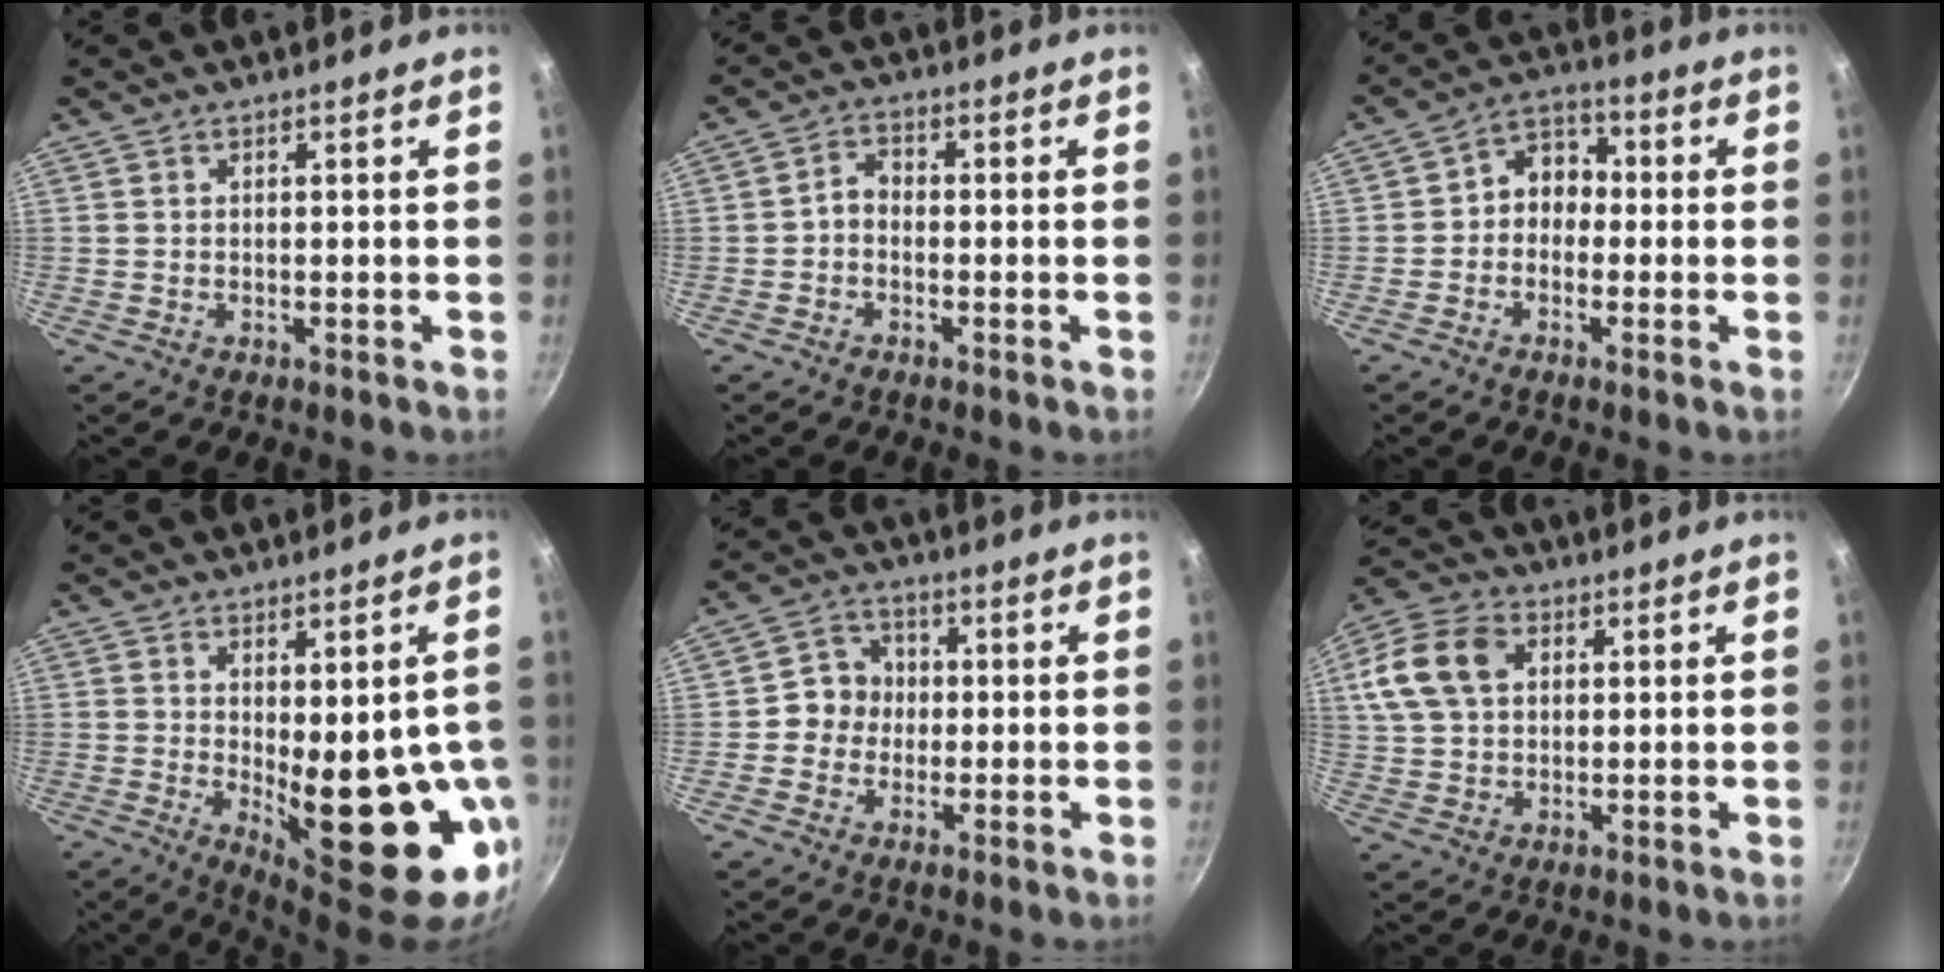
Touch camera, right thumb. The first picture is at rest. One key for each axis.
{"total": 2.8, "fx": -1.1, "fy": 1.9, "fz": 1.6, "tx": -0.027, "ty": 0.022, "tz": -0.027}
{"total": 6.5, "fx": -0.8, "fy": 5.3, "fz": 3.6, "tx": -0.016, "ty": 0.028, "tz": -0.032}
{"total": 17.4, "fx": -2.2, "fy": 7.1, "fz": 15.7, "tx": -0.175, "ty": -0.024, "tz": -0.007}
{"total": 6.0, "fx": -0.3, "fy": 5.7, "fz": 2.0, "tx": 0.007, "ty": 0.015, "tz": -0.020}
{"total": 13.6, "fx": 3.7, "fy": 9.9, "fz": 8.6, "tx": -0.166, "ty": 0.013, "tz": 0.059}